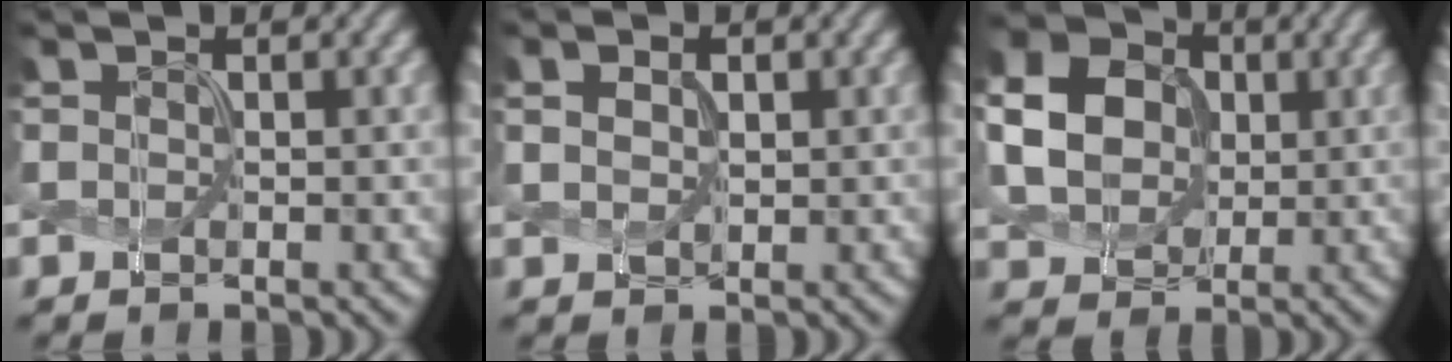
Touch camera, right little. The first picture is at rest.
{"total": 1.5, "force": [0.3, 1.0, 1.1], "torque": [-0.031, 0.002, 0.015]}
{"total": 7.9, "force": [0.9, 6.6, 4.2], "torque": [-0.126, 0.027, 0.015]}